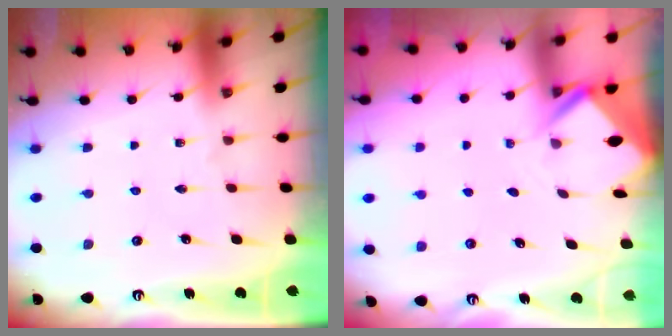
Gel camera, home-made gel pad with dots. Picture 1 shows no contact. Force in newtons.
{"total": 2.4, "press": 2.4, "slide": 0.1}